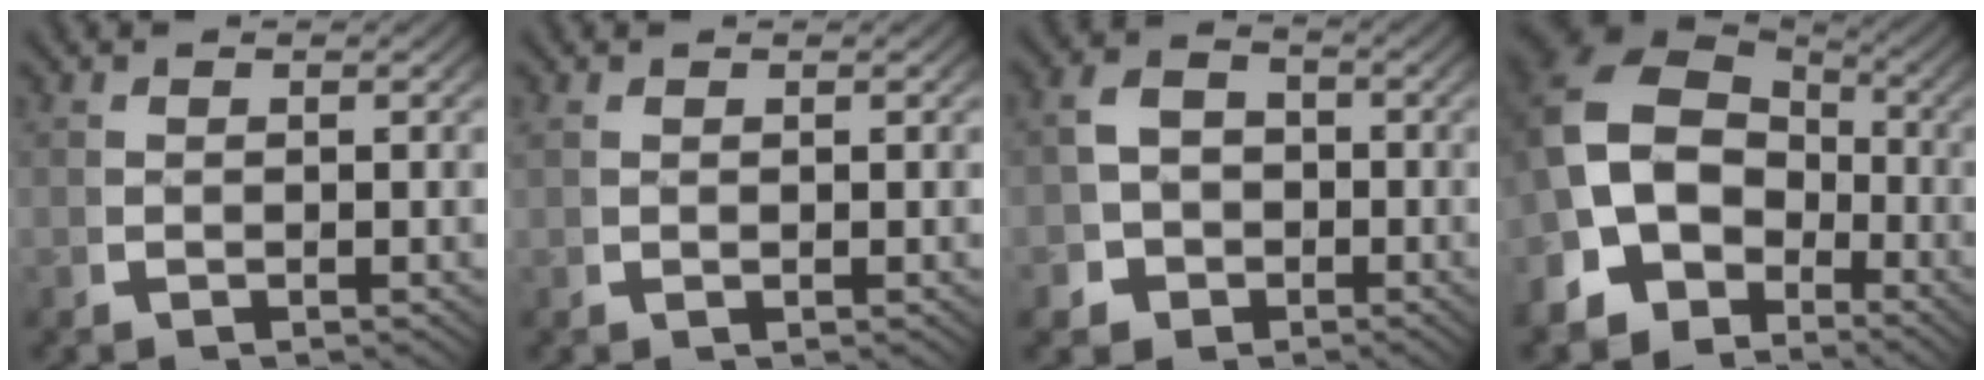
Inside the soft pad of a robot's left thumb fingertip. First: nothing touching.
{"total": 0.6, "force": [0.4, -0.2, 0.4], "torque": [-0.014, -0.001, 0.012]}
{"total": 6.1, "force": [-1.9, 5.2, 2.4], "torque": [-0.046, -0.018, -0.030]}
{"total": 13.7, "force": [-0.7, 10.5, 8.8], "torque": [-0.203, -0.043, -0.004]}